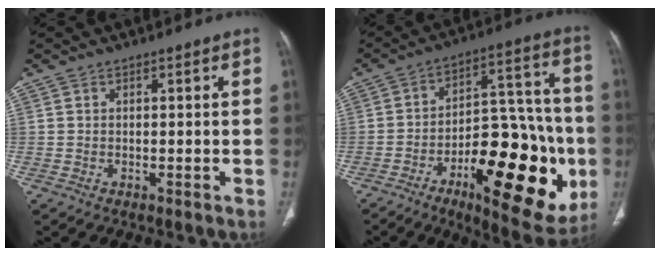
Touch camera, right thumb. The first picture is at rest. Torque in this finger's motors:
{"motor_torque": [2.08, 2.92, 1.81, -0.94, 0.19]}